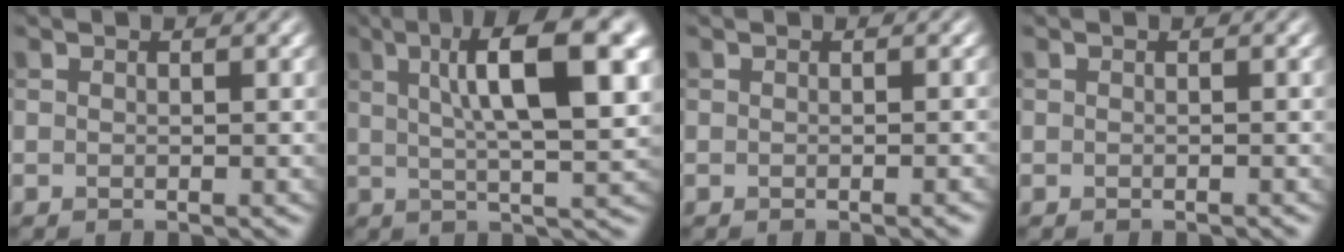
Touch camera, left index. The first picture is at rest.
{"total": 11.2, "force": [3.6, 2.8, 10.2], "torque": [-0.146, 0.011, 0.053]}
{"total": 0.6, "force": [-0.4, 0.1, 0.5], "torque": [-0.004, 0.002, -0.004]}
{"total": 0.0}